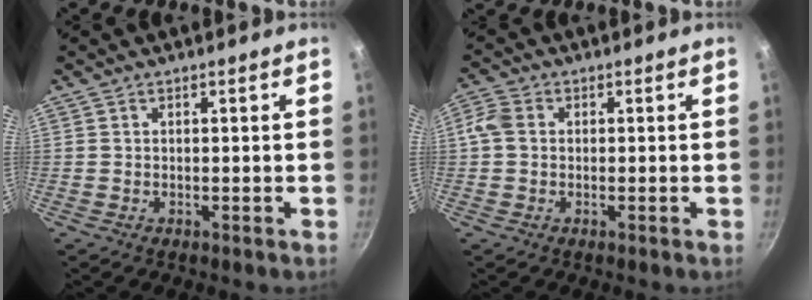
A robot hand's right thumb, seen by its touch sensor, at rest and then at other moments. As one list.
[{"total": 3.8, "force": [0.3, 3.0, 2.4], "torque": [-0.051, 0.009, -0.004]}]